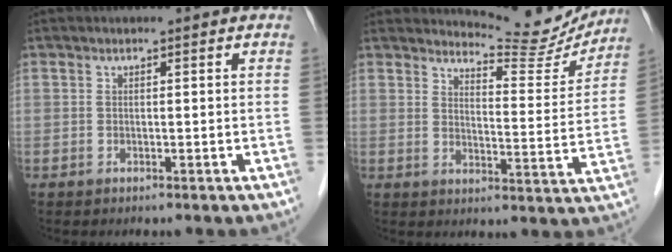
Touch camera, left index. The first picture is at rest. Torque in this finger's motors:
{"motor_torque": [-0.01, -0.25, -0.16, -0.01]}